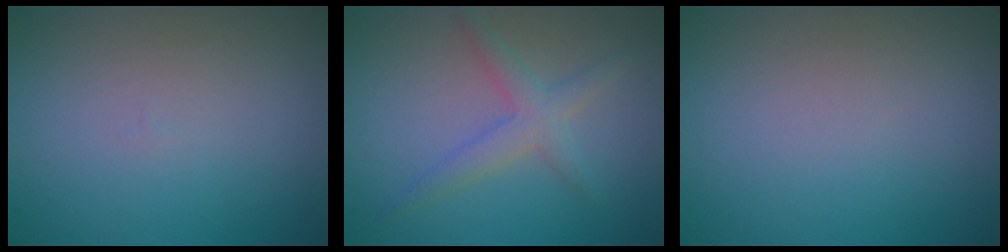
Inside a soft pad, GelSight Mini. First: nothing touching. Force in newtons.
{"total": 2.6, "press": 2.6, "slide": 0.1}
{"total": 0.0}